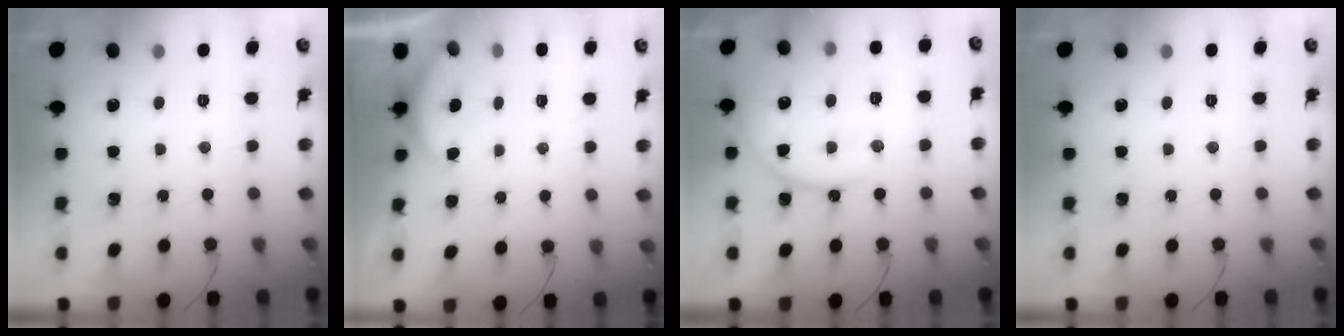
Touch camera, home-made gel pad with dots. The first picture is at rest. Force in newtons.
{"total": 1.7, "press": 1.6, "slide": 0.6}
{"total": 13.3, "press": 13.3, "slide": 1.2}
{"total": 0.0}